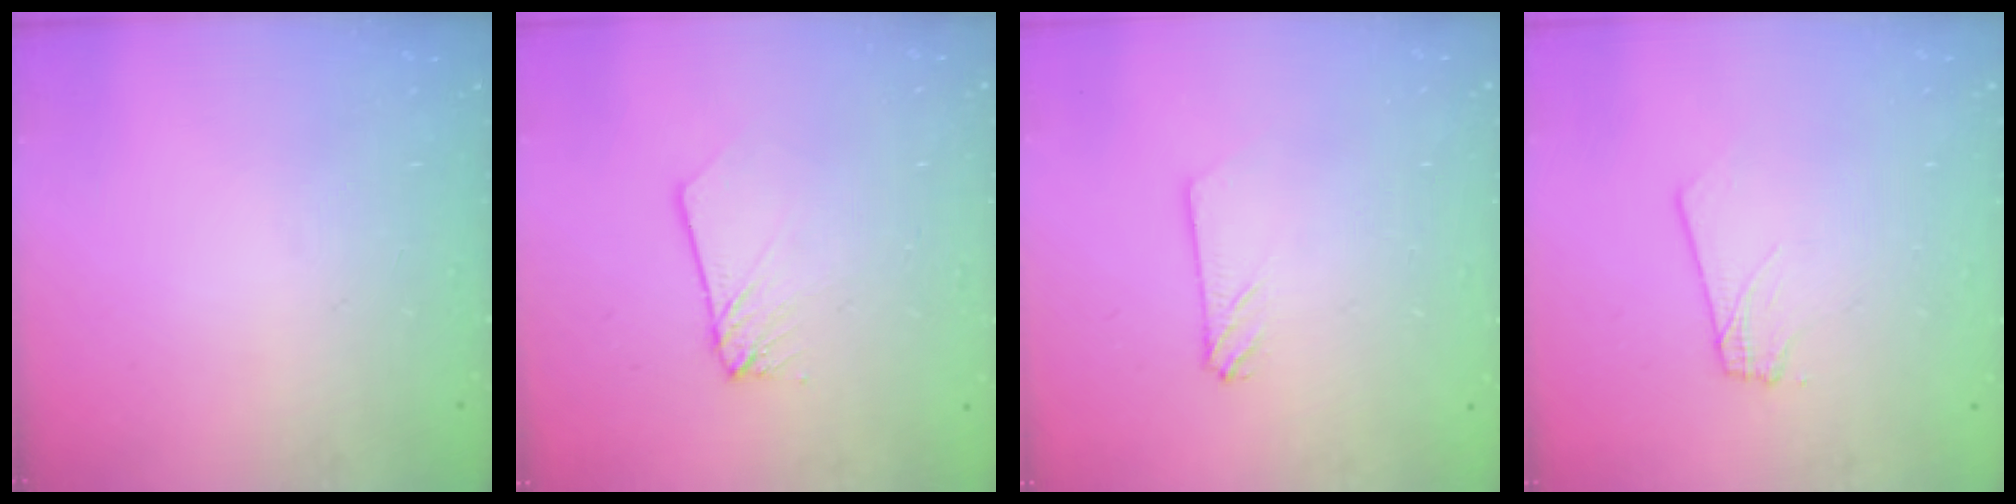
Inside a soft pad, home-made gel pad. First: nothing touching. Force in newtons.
{"total": 2.3, "press": 2.3, "slide": 0.2}
{"total": 2.7, "press": 2.7, "slide": 0.3}
{"total": 2.9, "press": 2.9, "slide": 0.4}